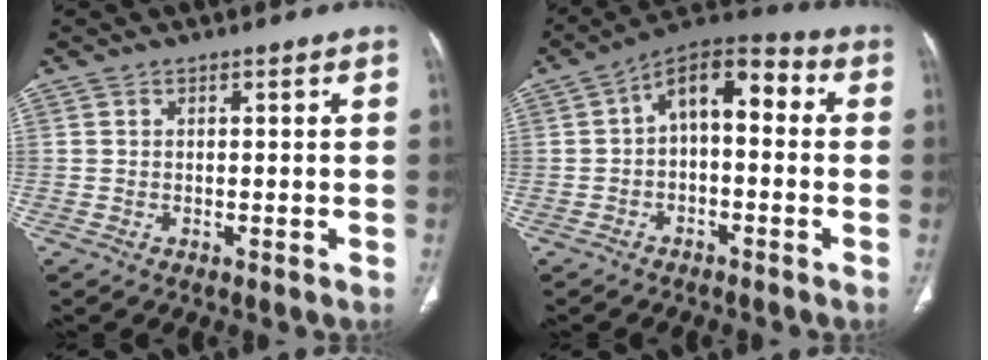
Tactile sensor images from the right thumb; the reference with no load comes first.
{"total": 10.8, "force": [0.7, 5.8, 9.1], "torque": [-0.118, 0.044, -0.004]}